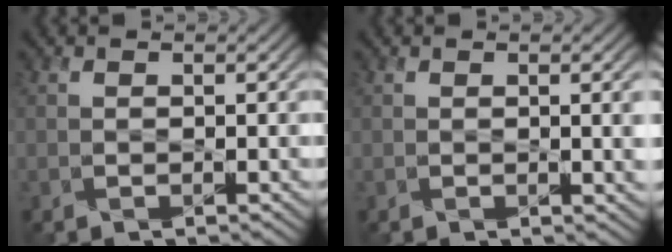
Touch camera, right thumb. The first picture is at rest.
{"total": 3.0, "force": [0.0, 0.6, 3.0], "torque": [-0.041, 0.001, 0.003]}